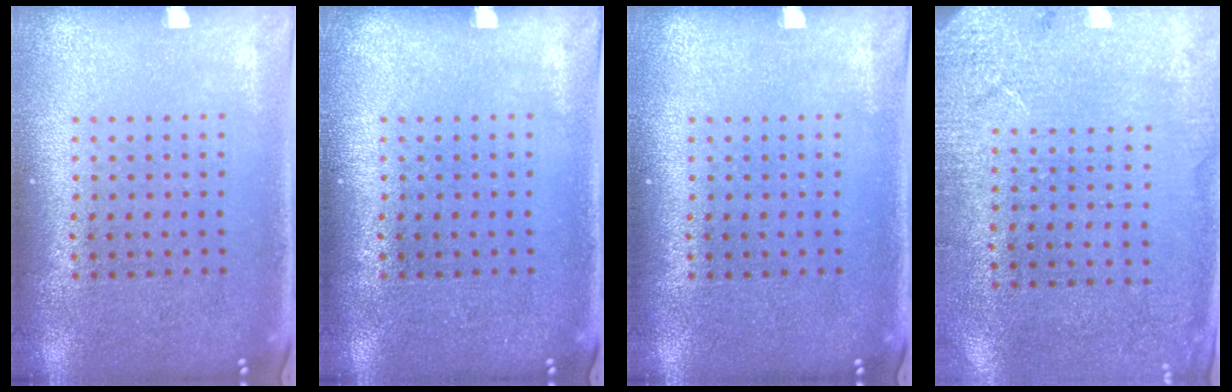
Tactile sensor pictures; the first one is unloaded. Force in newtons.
{"total": 0.0}
{"total": 0.0}
{"total": 2.6, "press": 2.4, "slide": 0.9}